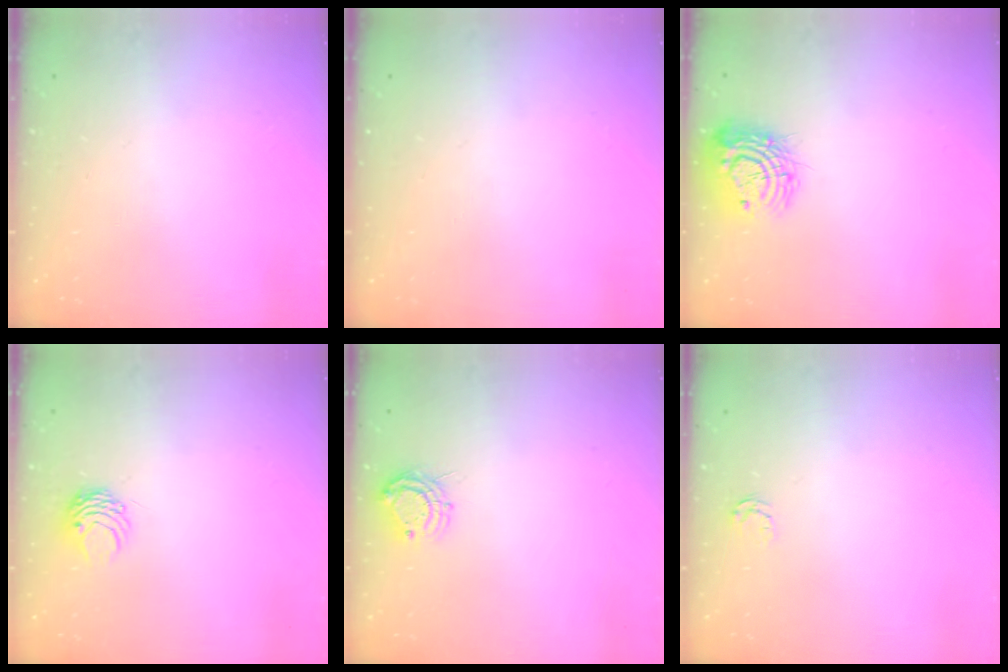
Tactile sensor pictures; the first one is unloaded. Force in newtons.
{"total": 0.0}
{"total": 13.6, "press": 13.5, "slide": 0.9}
{"total": 4.2, "press": 4.2, "slide": 0.5}
{"total": 7.8, "press": 7.7, "slide": 0.7}
{"total": 2.6, "press": 2.6, "slide": 0.4}